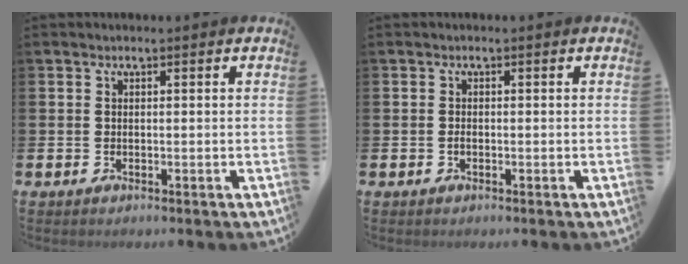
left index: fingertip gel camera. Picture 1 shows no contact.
{"total": 0.6, "force": [-0.3, 0.3, 0.4], "torque": [-0.003, -0.003, -0.007]}